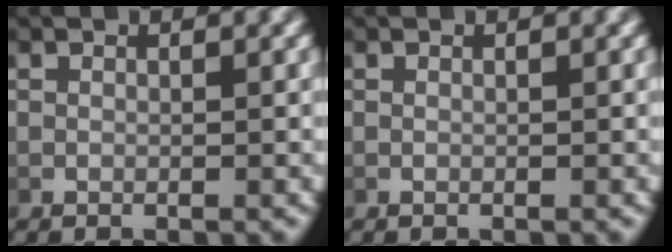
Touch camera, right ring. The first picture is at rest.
{"total": 0.0}